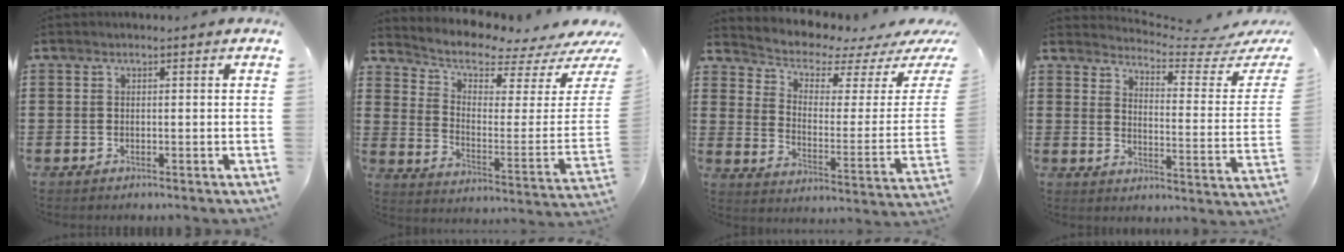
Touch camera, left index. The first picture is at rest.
{"total": 4.8, "force": [4.2, 1.1, 2.1], "torque": [-0.060, -0.045, 0.065]}
{"total": 3.8, "force": [3.3, 1.0, 1.5], "torque": [-0.052, -0.032, 0.052]}
{"total": 4.3, "force": [4.0, 0.1, 1.4], "torque": [-0.038, -0.042, 0.061]}